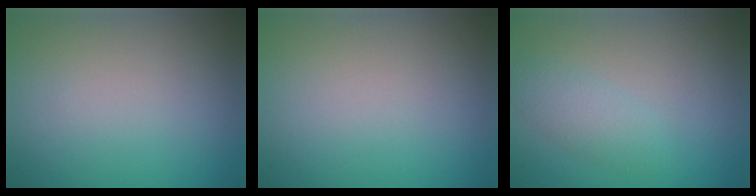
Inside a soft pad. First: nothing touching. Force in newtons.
{"total": 0.0}
{"total": 1.9, "press": 1.9, "slide": 0.1}